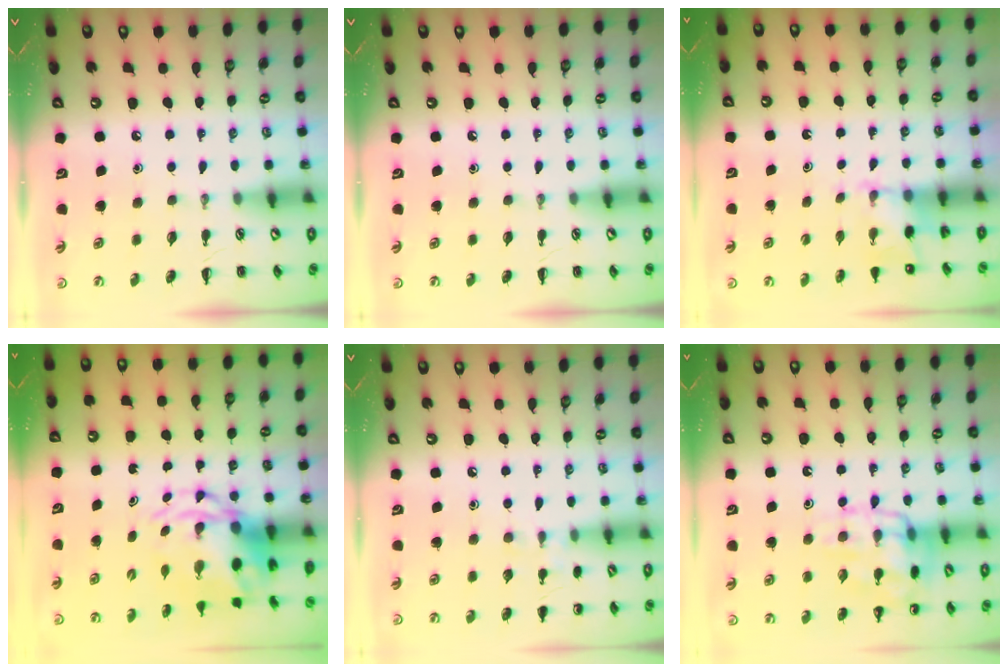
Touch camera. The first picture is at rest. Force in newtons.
{"total": 0.0}
{"total": 3.7, "press": 3.6, "slide": 0.8}
{"total": 6.1, "press": 5.9, "slide": 1.8}
{"total": 6.0, "press": 5.7, "slide": 1.7}
{"total": 14.0, "press": 14.0, "slide": 1.3}